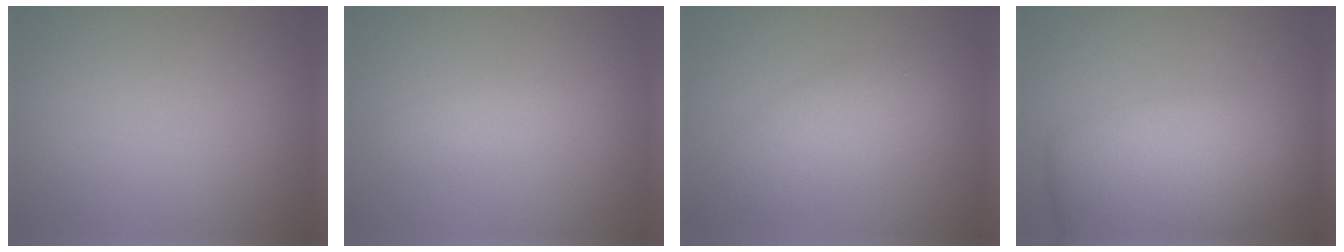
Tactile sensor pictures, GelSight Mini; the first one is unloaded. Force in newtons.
{"total": 1.4, "press": 1.4, "slide": 0.1}
{"total": 4.4, "press": 4.4, "slide": 0.2}
{"total": 10.6, "press": 10.6, "slide": 0.8}